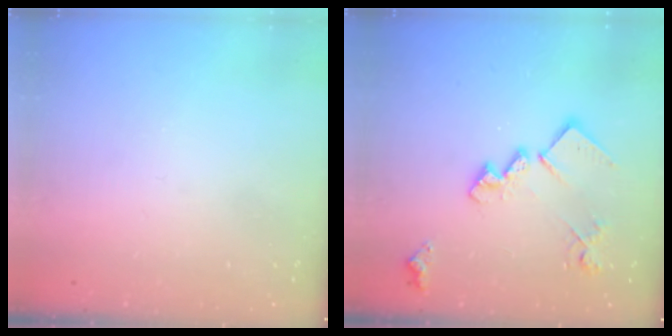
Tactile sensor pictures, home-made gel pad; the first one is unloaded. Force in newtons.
{"total": 17.1, "press": 17.1, "slide": 0.8}